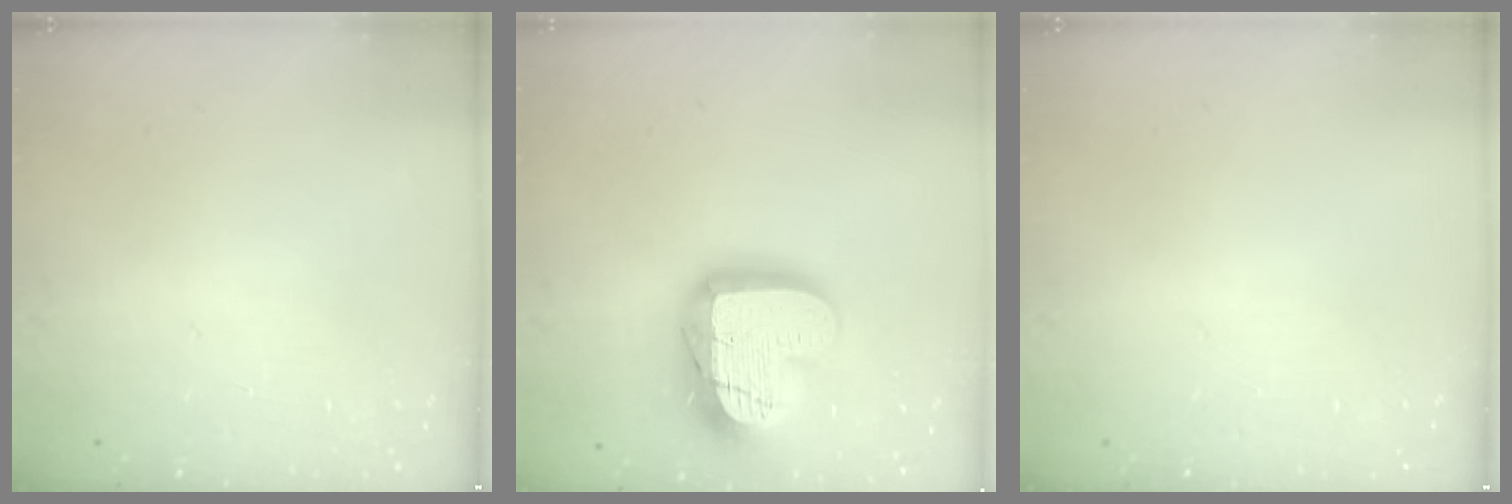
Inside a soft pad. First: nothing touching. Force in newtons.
{"total": 21.2, "press": 21.2, "slide": 1.7}
{"total": 0.0}